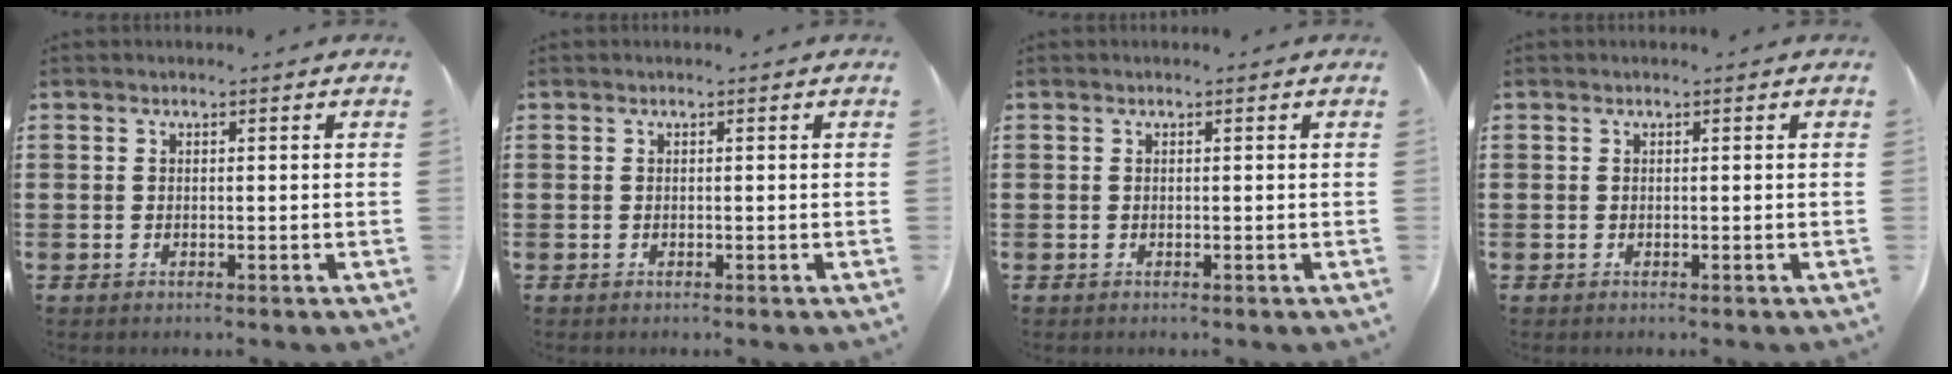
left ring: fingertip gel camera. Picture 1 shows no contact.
{"total": 0.0}
{"total": 0.0}
{"total": 0.0}